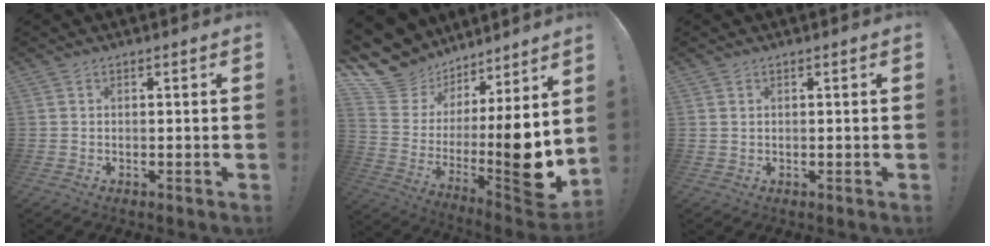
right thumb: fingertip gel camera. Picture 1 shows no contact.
{"total": 12.3, "force": [2.7, 7.2, 9.6], "torque": [-0.123, -0.067, 0.056]}
{"total": 0.6, "force": [0.3, 0.4, 0.2], "torque": [-0.002, 0.000, 0.006]}